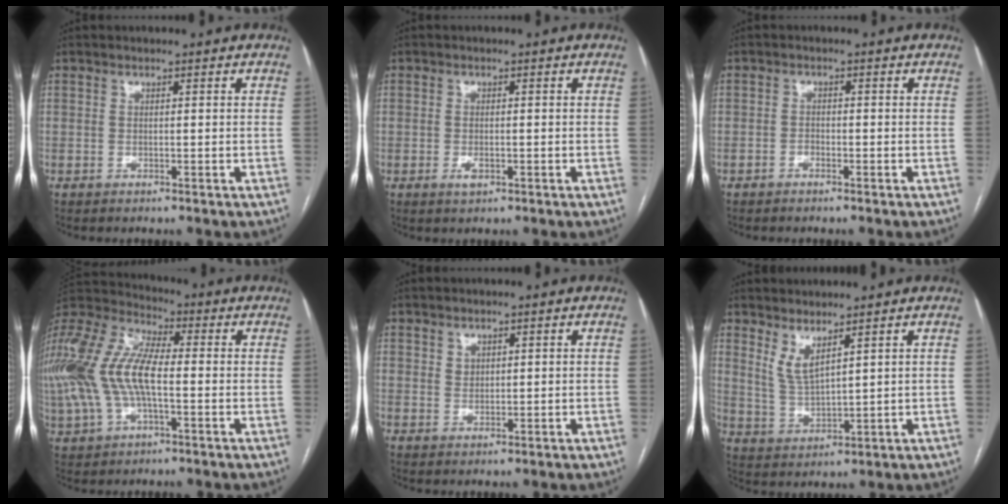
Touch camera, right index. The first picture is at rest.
{"total": 1.9, "force": [-0.7, 0.8, 1.5], "torque": [-0.028, 0.000, -0.009]}
{"total": 1.0, "force": [-0.7, 0.4, 0.5], "torque": [-0.009, 0.002, -0.013]}
{"total": 20.4, "force": [-1.0, 10.0, 17.8], "torque": [-0.422, 0.020, -0.020]}
{"total": 0.6, "force": [0.3, 0.5, 0.2], "torque": [0.003, -0.002, 0.004]}
{"total": 4.4, "force": [3.2, 0.7, 2.9], "torque": [-0.069, -0.020, 0.074]}